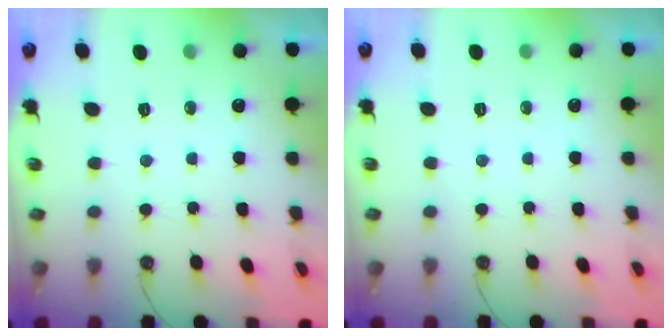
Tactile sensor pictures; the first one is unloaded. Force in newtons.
{"total": 0.0}